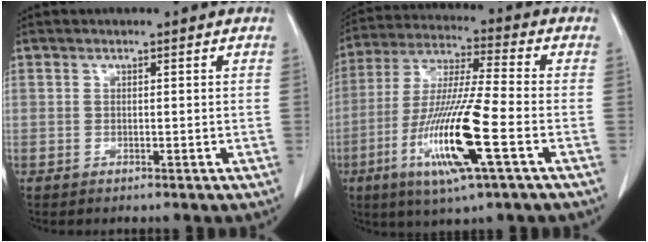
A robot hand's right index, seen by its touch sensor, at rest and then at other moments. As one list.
[{"total": 16.0, "force": [-5.5, 0.6, 15.0], "torque": [-0.305, -0.021, -0.104]}]